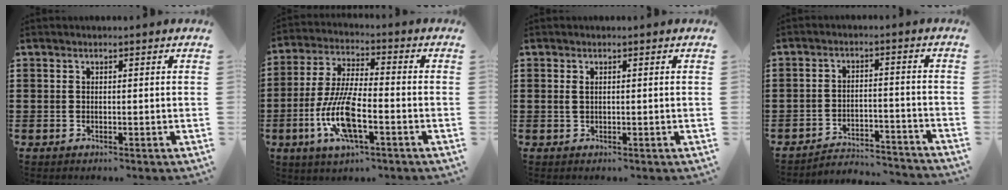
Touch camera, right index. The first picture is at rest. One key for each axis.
{"total": 10.5, "fx": -4.0, "fy": 3.0, "fz": 9.2, "tx": -0.210, "ty": -0.012, "tz": -0.078}
{"total": 0.8, "fx": 0.2, "fy": 0.3, "fz": 0.7, "tx": -0.015, "ty": 0.003, "tz": 0.004}
{"total": 3.9, "fx": -3.8, "fy": 0.5, "fz": 0.6, "tx": -0.016, "ty": 0.005, "tz": -0.080}